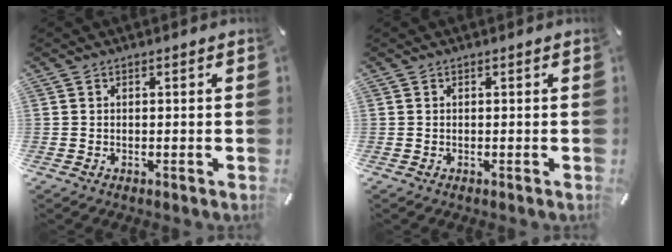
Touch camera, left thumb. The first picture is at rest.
{"total": 0.0}